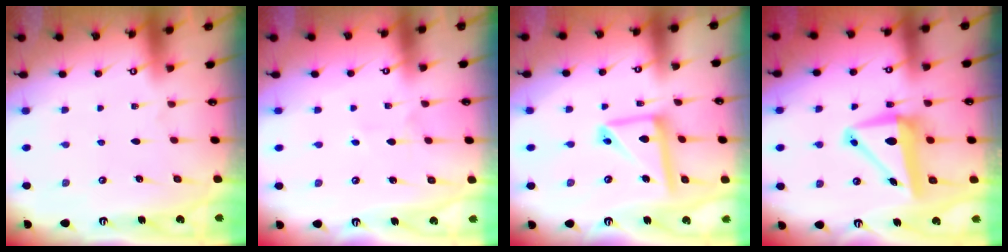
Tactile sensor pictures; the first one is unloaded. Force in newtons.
{"total": 2.5, "press": 2.5, "slide": 0.3}
{"total": 13.3, "press": 13.3, "slide": 1.4}
{"total": 9.1, "press": 9.0, "slide": 1.7}